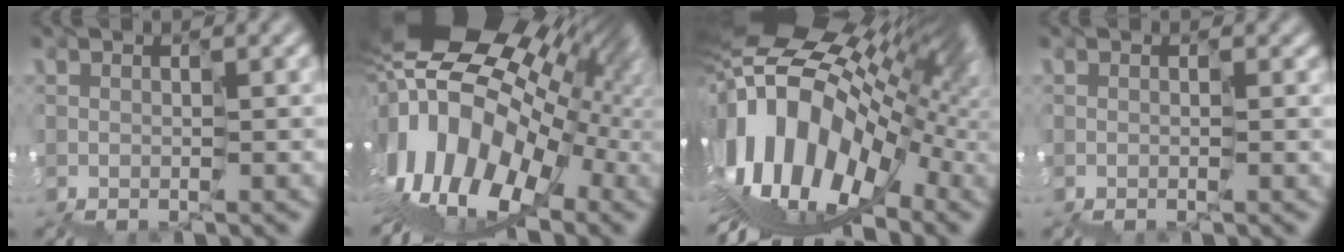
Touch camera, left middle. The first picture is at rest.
{"total": 15.4, "force": [-1.5, 10.7, 11.0], "torque": [-0.160, 0.007, -0.018]}
{"total": 15.3, "force": [-2.0, 9.0, 12.3], "torque": [-0.200, 0.002, -0.028]}
{"total": 1.1, "force": [0.2, 0.9, 0.6], "torque": [-0.001, 0.005, 0.000]}